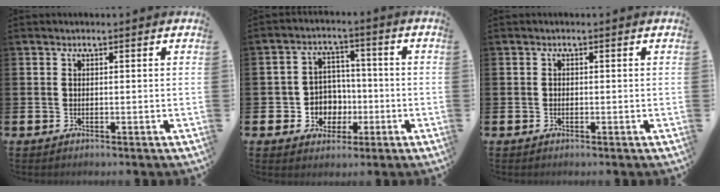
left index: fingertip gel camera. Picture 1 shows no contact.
{"total": 5.3, "force": [-0.6, 5.2, 0.9], "torque": [-0.036, 0.004, -0.015]}
{"total": 0.5, "force": [-0.2, 0.4, 0.1], "torque": [-0.011, 0.006, -0.005]}